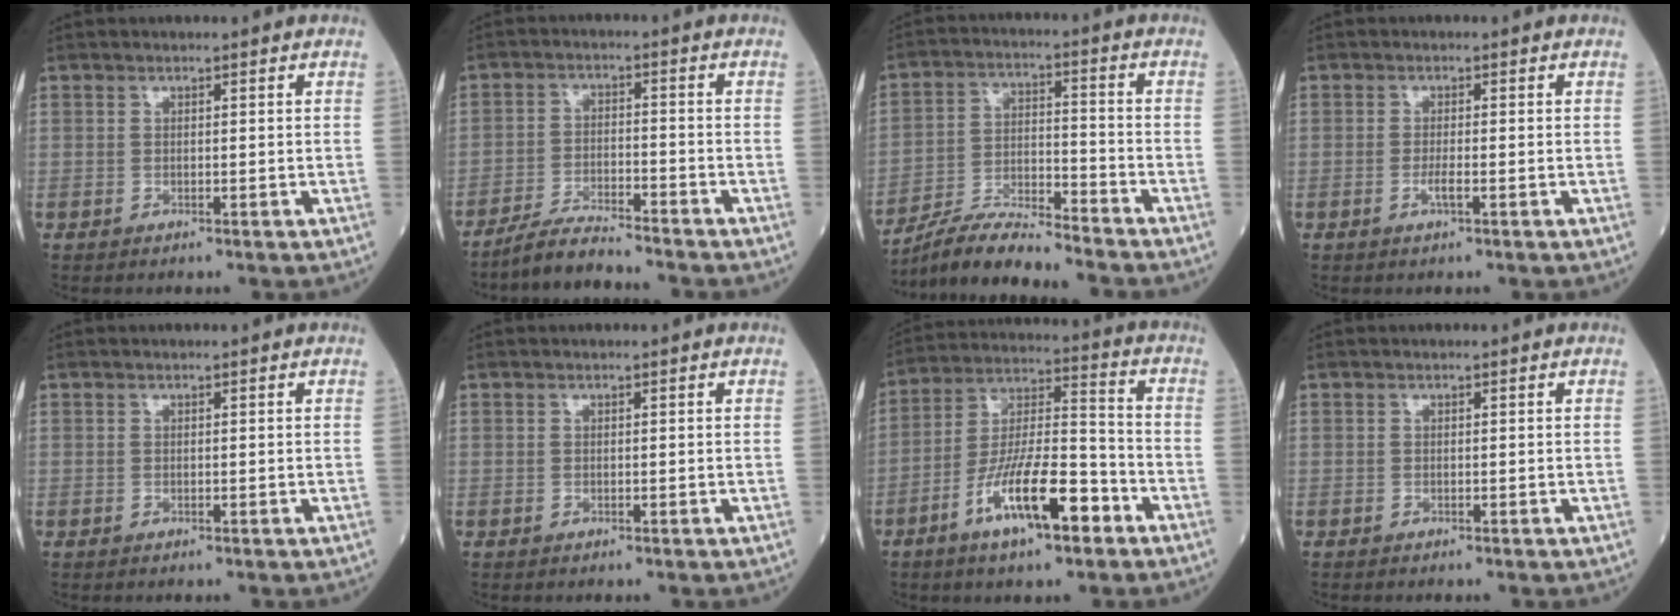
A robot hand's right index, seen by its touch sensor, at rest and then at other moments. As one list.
[{"total": 6.3, "force": [-6.0, 0.0, 2.0], "torque": [-0.034, -0.017, -0.110]}, {"total": 10.1, "force": [-9.6, -0.2, 3.2], "torque": [-0.059, -0.002, -0.177]}, {"total": 1.7, "force": [-0.6, 0.1, 1.6], "torque": [-0.032, -0.002, -0.012]}, {"total": 0.0}, {"total": 0.0}, {"total": 13.9, "force": [-7.0, 3.1, 11.6], "torque": [-0.219, -0.001, -0.124]}, {"total": 0.0}]